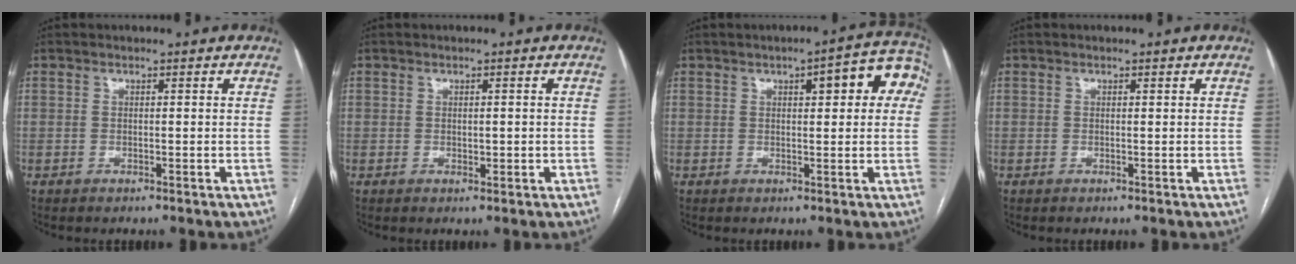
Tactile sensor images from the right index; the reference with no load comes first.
{"total": 1.3, "force": [-0.1, 0.8, 1.1], "torque": [-0.015, 0.001, 0.003]}
{"total": 8.5, "force": [2.5, 2.4, 7.7], "torque": [-0.090, 0.029, 0.024]}
{"total": 0.0}